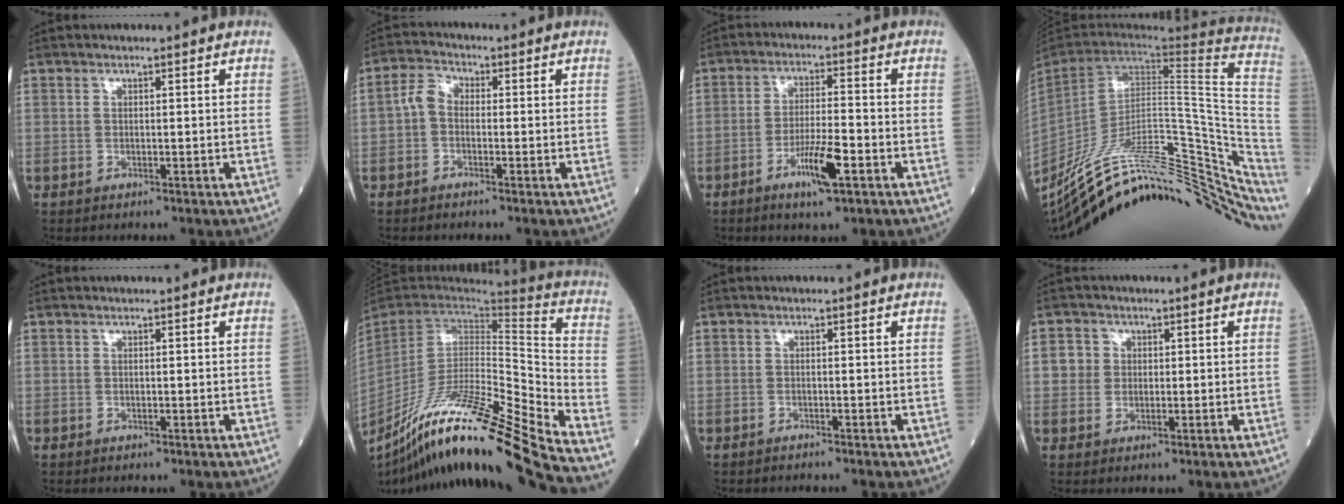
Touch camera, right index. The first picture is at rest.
{"total": 3.1, "force": [-0.7, 2.0, 2.2], "torque": [-0.043, 0.008, -0.026]}
{"total": 6.9, "force": [-3.4, 0.8, 5.9], "torque": [-0.114, -0.006, -0.059]}
{"total": 34.6, "force": [-24.5, 9.6, 22.4], "torque": [-0.277, -0.015, -0.351]}
{"total": 0.0}
{"total": 27.7, "force": [-21.6, -1.1, 17.3], "torque": [-0.261, -0.055, -0.375]}
{"total": 1.1, "force": [-1.0, -0.1, 0.3], "torque": [-0.005, 0.000, -0.014]}
{"total": 3.0, "force": [0.4, 2.9, 0.6], "torque": [-0.006, 0.009, 0.005]}